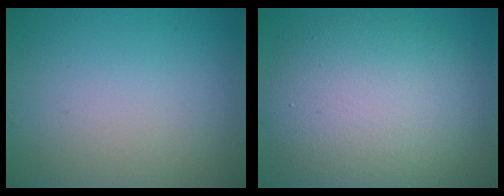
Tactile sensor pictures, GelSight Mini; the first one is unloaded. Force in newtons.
{"total": 9.4, "press": 9.3, "slide": 1.0}